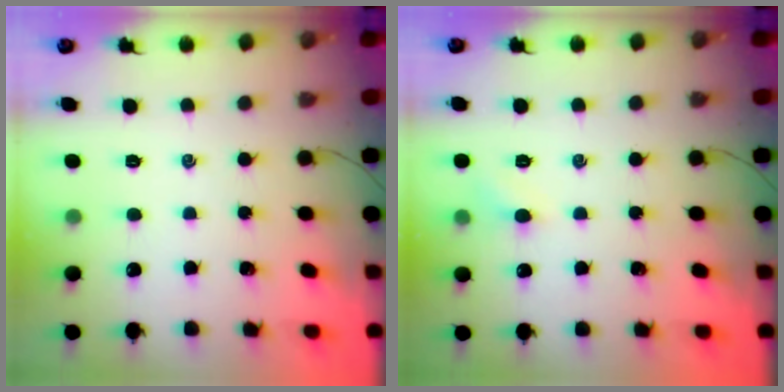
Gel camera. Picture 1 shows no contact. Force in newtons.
{"total": 4.4, "press": 4.2, "slide": 1.4}